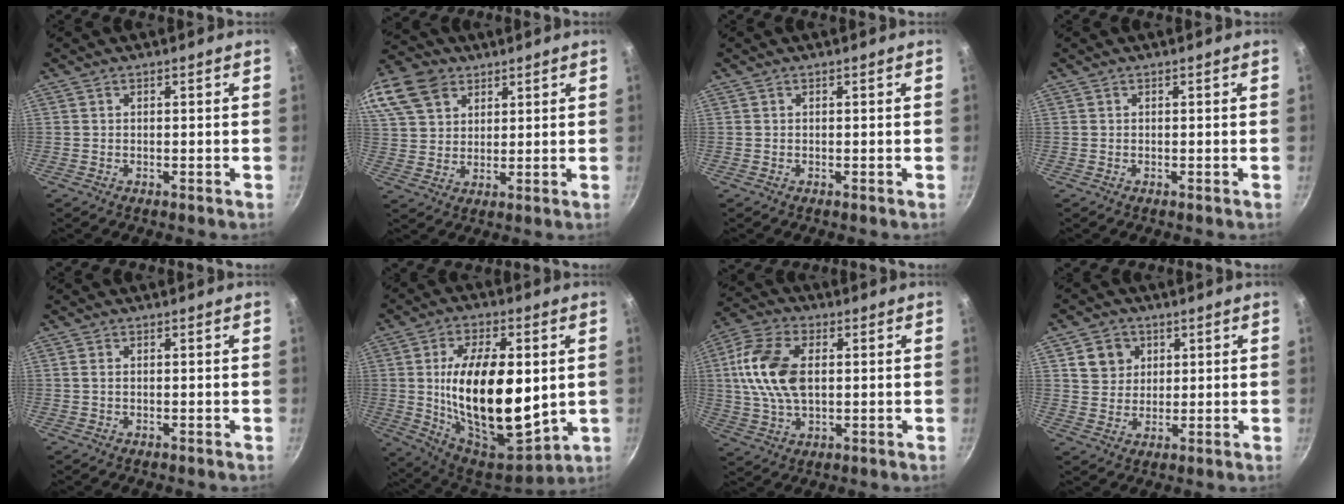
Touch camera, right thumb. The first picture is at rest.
{"total": 19.4, "force": [10.4, 13.7, 8.9], "torque": [-0.213, 0.023, 0.199]}
{"total": 0.0}
{"total": 0.0}
{"total": 0.8, "force": [0.1, 0.5, 0.7], "torque": [-0.014, 0.001, 0.001]}
{"total": 24.8, "force": [1.0, 12.6, 21.4], "torque": [-0.345, -0.021, 0.031]}
{"total": 14.0, "force": [1.8, 8.4, 11.1], "torque": [-0.208, 0.011, 0.027]}
{"total": 6.5, "force": [2.3, 5.7, 2.0], "torque": [-0.005, 0.001, 0.042]}